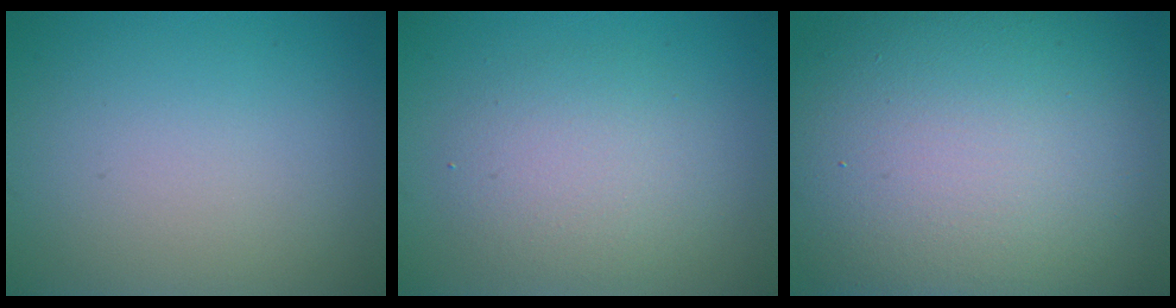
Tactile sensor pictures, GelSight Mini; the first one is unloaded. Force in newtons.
{"total": 3.8, "press": 3.8, "slide": 0.4}
{"total": 17.3, "press": 17.3, "slide": 1.4}